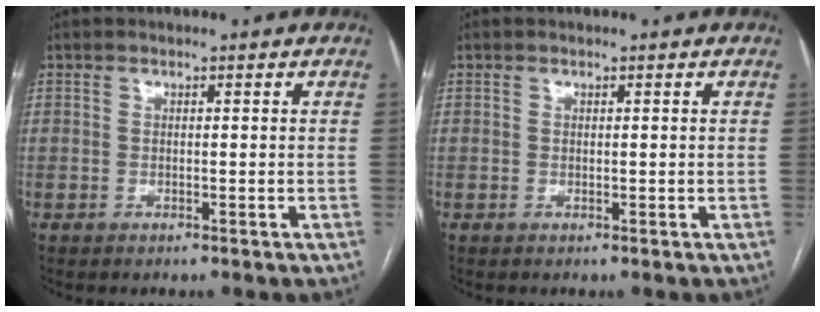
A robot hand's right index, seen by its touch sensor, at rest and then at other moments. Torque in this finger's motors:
{"motor_torque": [0.01, 0.00, 0.00, 0.00]}